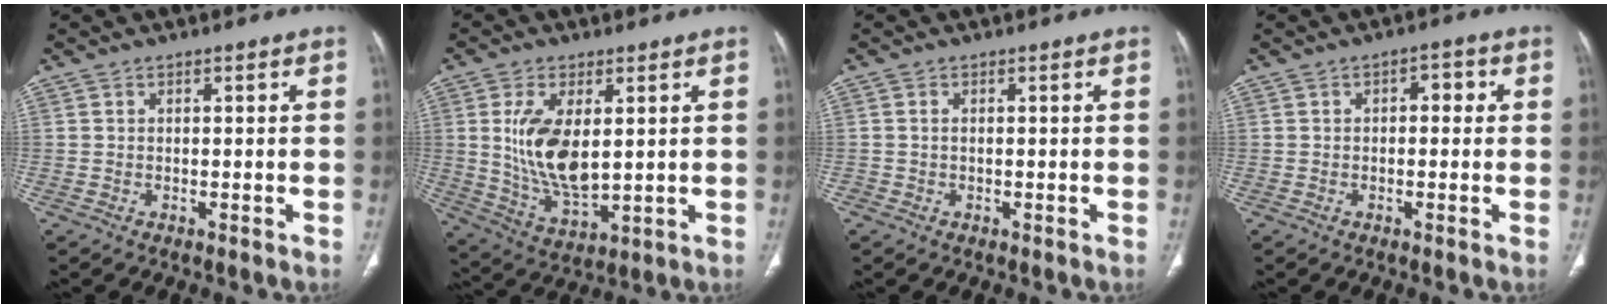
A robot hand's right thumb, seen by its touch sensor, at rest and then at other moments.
{"total": 12.6, "force": [2.1, 6.2, 10.7], "torque": [-0.197, -0.024, 0.053]}
{"total": 0.6, "force": [0.0, 0.4, 0.4], "torque": [-0.008, 0.001, -0.001]}
{"total": 3.0, "force": [0.4, 1.8, 2.3], "torque": [-0.012, 0.008, -0.002]}